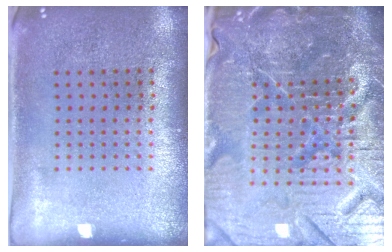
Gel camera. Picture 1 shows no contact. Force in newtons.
{"total": 7.2, "press": 6.4, "slide": 3.4}